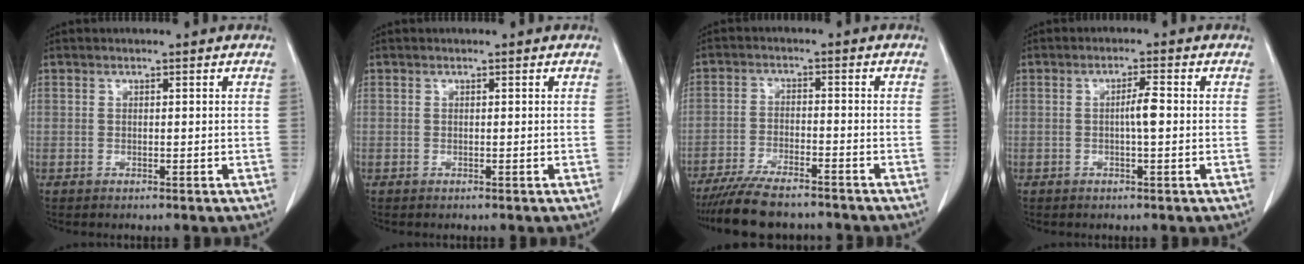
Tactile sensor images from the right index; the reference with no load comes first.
{"total": 0.0}
{"total": 10.3, "force": [-9.0, 2.0, 4.5], "torque": [-0.073, -0.018, -0.143]}
{"total": 2.7, "force": [-0.2, 0.2, 2.7], "torque": [-0.046, 0.002, -0.005]}